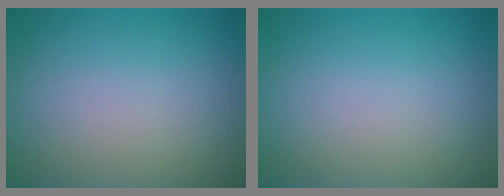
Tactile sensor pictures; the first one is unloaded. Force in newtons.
{"total": 0.0}